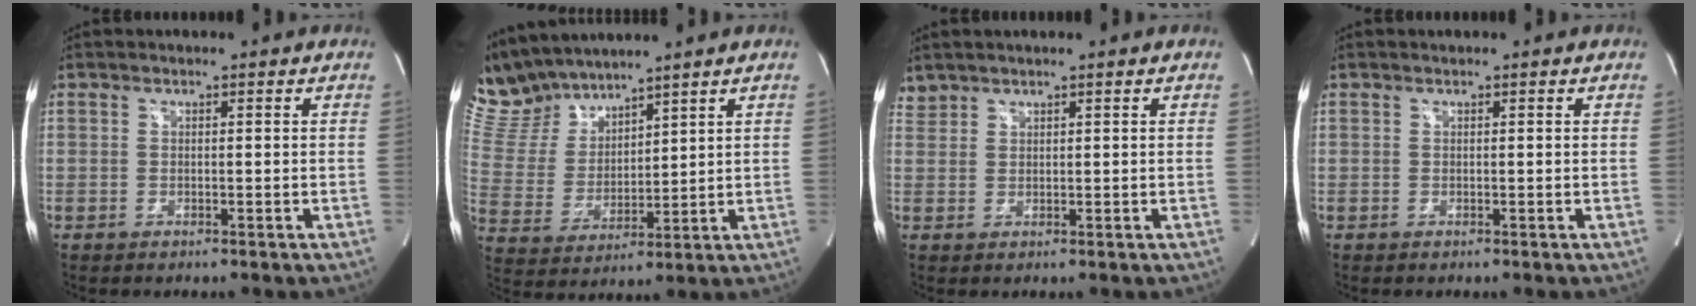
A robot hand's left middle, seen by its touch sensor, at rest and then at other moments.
{"total": 10.7, "force": [10.2, 2.4, 2.2], "torque": [-0.070, 0.015, 0.222]}
{"total": 1.7, "force": [1.7, 0.4, -0.2], "torque": [0.001, 0.011, 0.037]}
{"total": 0.0}